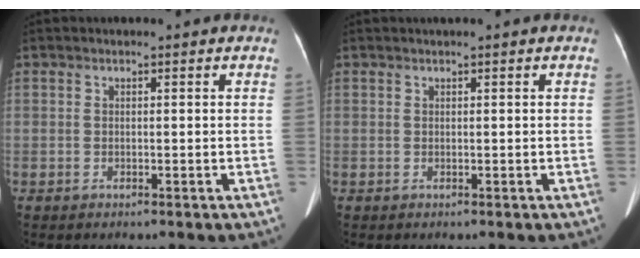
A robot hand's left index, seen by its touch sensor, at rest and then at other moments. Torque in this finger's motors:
{"motor_torque": [0.42, -0.78, 0.01, 0.01]}